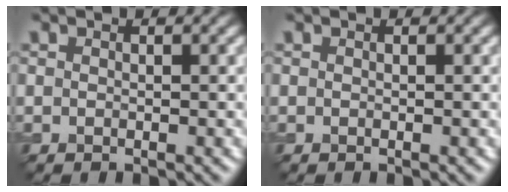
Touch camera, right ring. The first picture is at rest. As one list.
[{"total": 0.0}]